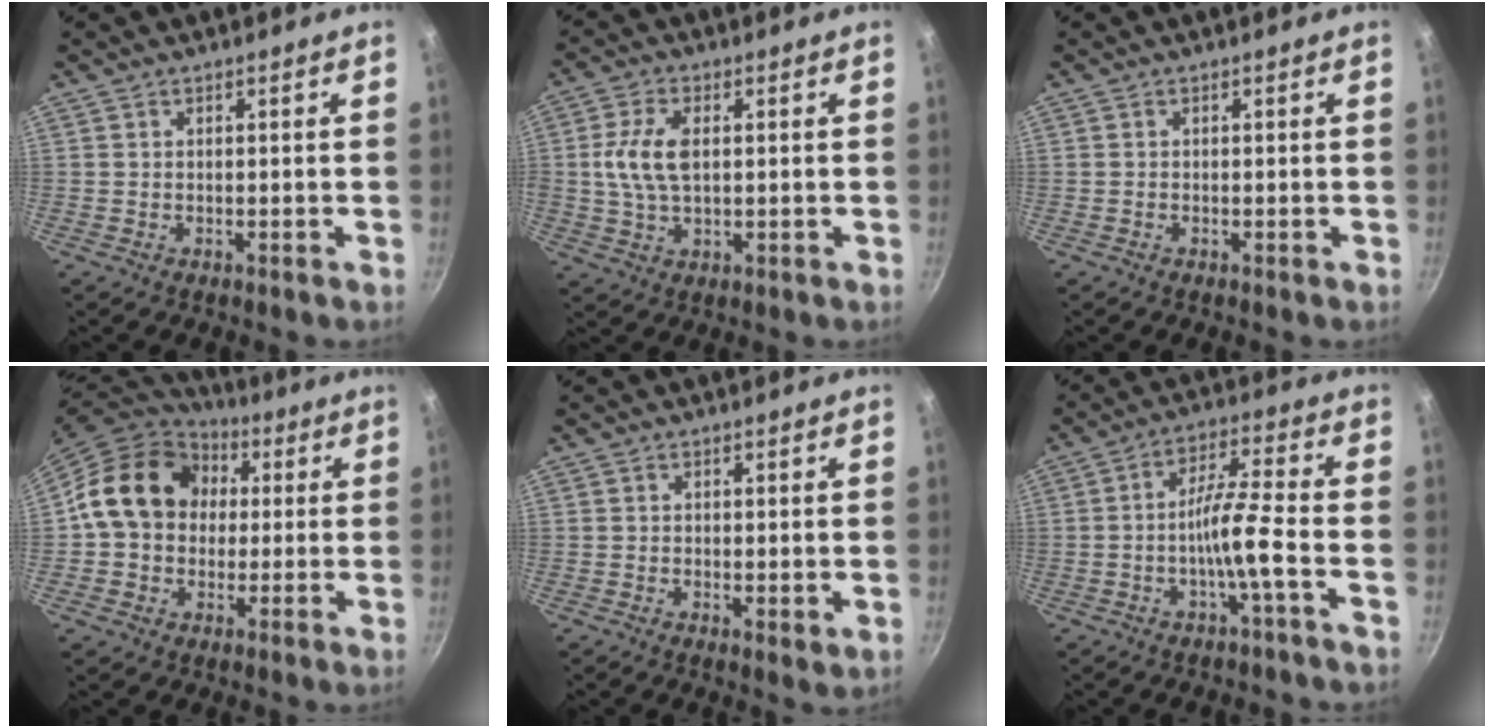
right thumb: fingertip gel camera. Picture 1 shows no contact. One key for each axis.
{"total": 8.4, "fx": 1.0, "fy": 4.6, "fz": 7.0, "tx": -0.138, "ty": 0.008, "tz": 0.016}
{"total": 0.0}
{"total": 17.4, "fx": 2.6, "fy": 14.2, "fz": 9.7, "tx": -0.134, "ty": 0.030, "tz": 0.030}
{"total": 2.1, "fx": 0.3, "fy": 0.9, "fz": 1.9, "tx": -0.027, "ty": -0.008, "tz": 0.003}
{"total": 8.2, "fx": -2.8, "fy": 0.4, "fz": 7.7, "tx": -0.144, "ty": 0.033, "tz": -0.054}